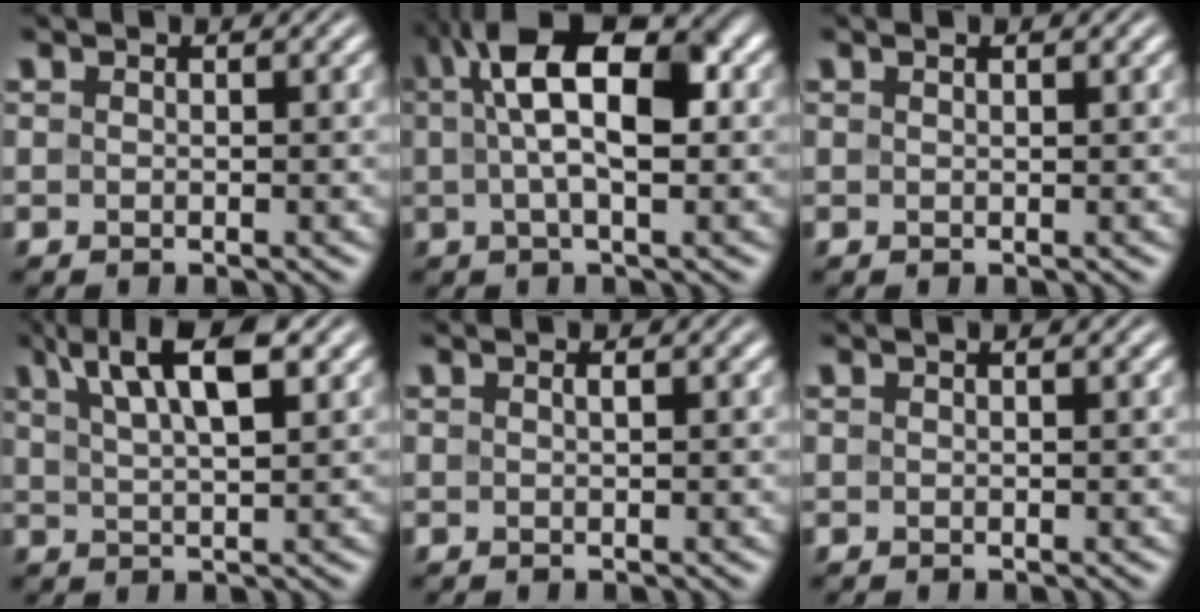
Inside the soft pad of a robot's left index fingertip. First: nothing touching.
{"total": 10.0, "force": [1.8, 4.3, 8.8], "torque": [-0.143, 0.025, 0.018]}
{"total": 0.8, "force": [0.5, 0.1, 0.5], "torque": [-0.011, 0.001, 0.007]}
{"total": 7.1, "force": [3.9, 2.1, 5.5], "torque": [-0.085, 0.019, 0.059]}
{"total": 0.7, "force": [0.3, 0.1, 0.6], "torque": [-0.011, 0.002, 0.005]}
{"total": 1.0, "force": [0.7, 0.2, 0.8], "torque": [-0.011, 0.005, 0.007]}